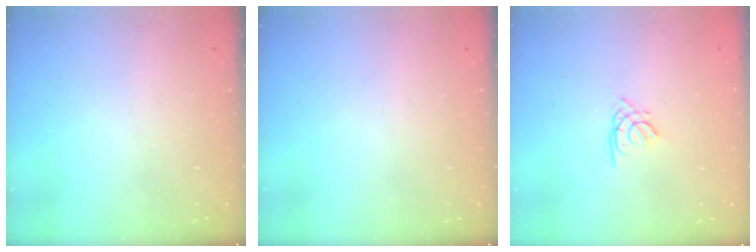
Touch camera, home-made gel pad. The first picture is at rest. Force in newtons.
{"total": 0.0}
{"total": 1.9, "press": 1.8, "slide": 0.5}